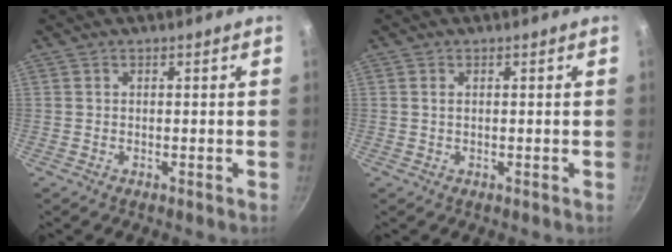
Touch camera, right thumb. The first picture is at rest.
{"total": 0.6, "force": [0.2, 0.3, 0.5], "torque": [-0.011, 0.000, 0.005]}